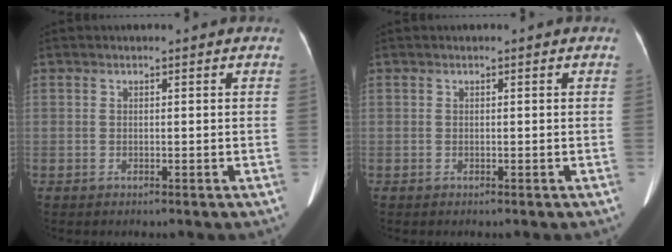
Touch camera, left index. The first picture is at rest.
{"total": 0.0}